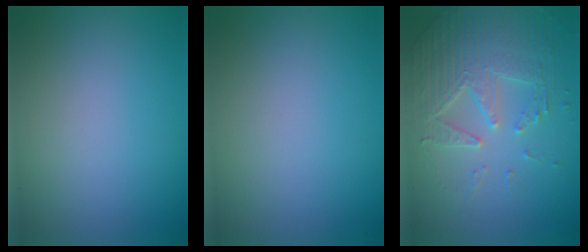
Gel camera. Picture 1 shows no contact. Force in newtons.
{"total": 0.0}
{"total": 5.4, "press": 4.6, "slide": 3.0}